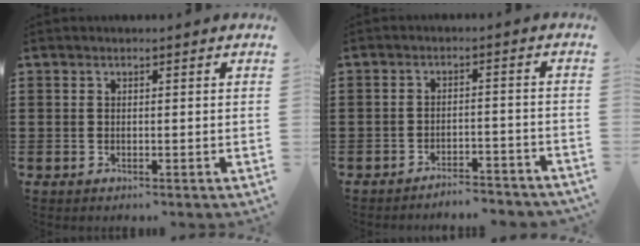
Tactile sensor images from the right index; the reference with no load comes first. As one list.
[{"total": 3.4, "force": [-3.3, 0.1, 0.3], "torque": [-0.011, 0.001, -0.071]}]